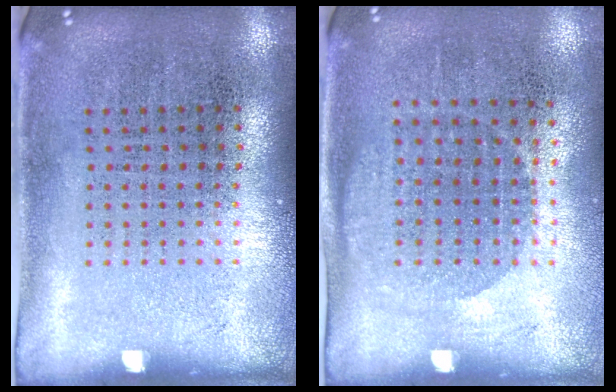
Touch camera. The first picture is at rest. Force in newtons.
{"total": 1.1, "press": 1.0, "slide": 0.4}